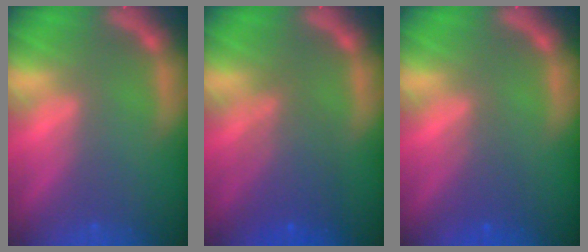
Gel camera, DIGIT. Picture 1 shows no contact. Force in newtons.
{"total": 4.6}
{"total": 2.0}